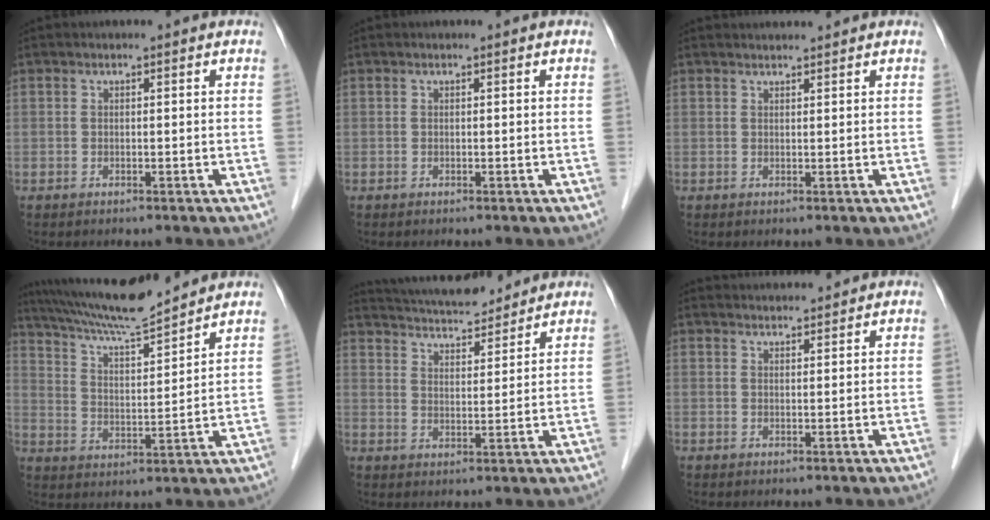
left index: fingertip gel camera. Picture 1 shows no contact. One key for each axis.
{"total": 0.0}
{"total": 1.7, "fx": 1.7, "fy": 0.0, "fz": 0.1, "tx": -0.004, "ty": 0.015, "tz": 0.032}
{"total": 13.3, "fx": 12.4, "fy": -0.2, "fz": 5.0, "tx": -0.099, "ty": 0.012, "tz": 0.213}
{"total": 12.0, "fx": 11.2, "fy": 2.1, "fz": 3.7, "tx": -0.069, "ty": 0.020, "tz": 0.179}
{"total": 3.7, "fx": 3.7, "fy": 0.2, "fz": 0.1, "tx": -0.009, "ty": 0.023, "tz": 0.058}